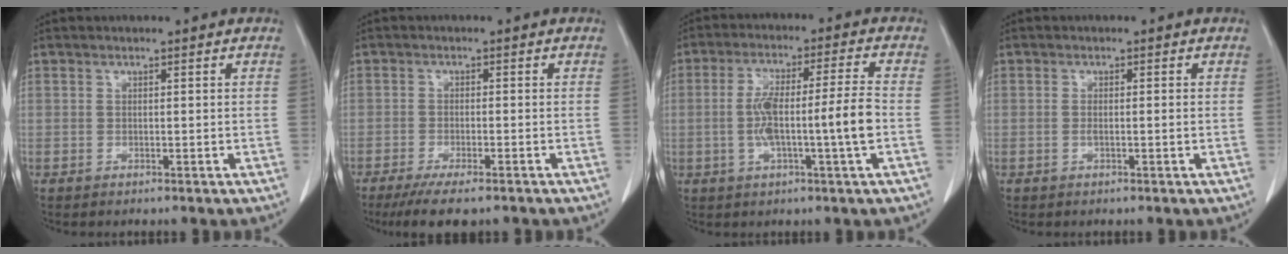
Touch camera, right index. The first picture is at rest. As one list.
[{"total": 7.7, "force": [-5.9, 1.5, 4.7], "torque": [-0.071, -0.015, -0.091]}, {"total": 10.2, "force": [-1.6, -0.1, 10.0], "torque": [-0.184, 0.013, -0.030]}, {"total": 1.4, "force": [-0.2, 0.2, 1.4], "torque": [-0.027, -0.003, 0.000]}]